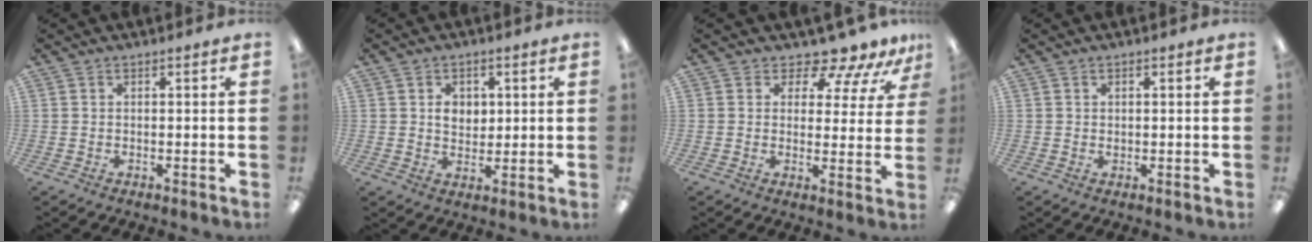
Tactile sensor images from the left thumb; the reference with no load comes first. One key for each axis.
{"total": 4.0, "fx": 1.3, "fy": 3.3, "fz": 1.9, "tx": -0.022, "ty": -0.001, "tz": 0.016}
{"total": 8.7, "fx": 7.6, "fy": 2.9, "fz": 3.2, "tx": -0.046, "ty": -0.058, "tz": 0.136}
{"total": 0.7, "fx": 0.3, "fy": 0.6, "fz": 0.1, "tx": -0.002, "ty": 0.004, "tz": 0.005}